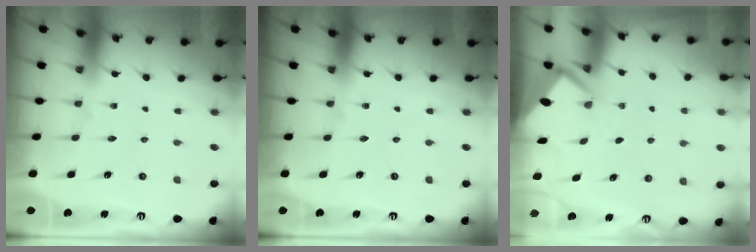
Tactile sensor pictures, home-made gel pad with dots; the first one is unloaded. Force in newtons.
{"total": 0.0}
{"total": 2.7, "press": 2.7, "slide": 0.3}